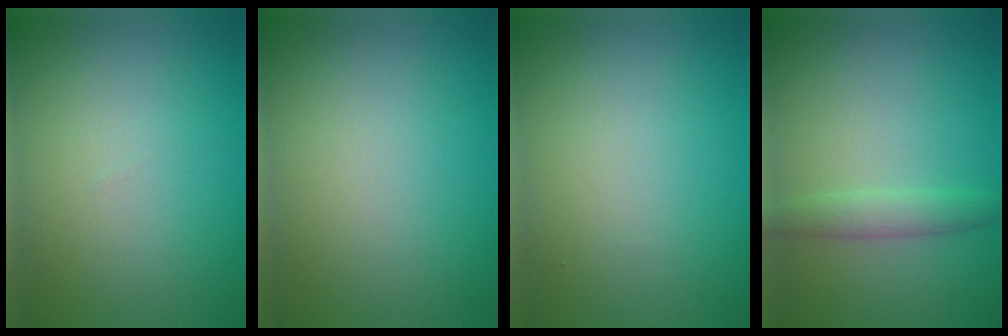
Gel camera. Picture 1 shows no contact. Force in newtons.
{"total": 0.0}
{"total": 0.0}
{"total": 2.1, "press": 2.1, "slide": 0.1}